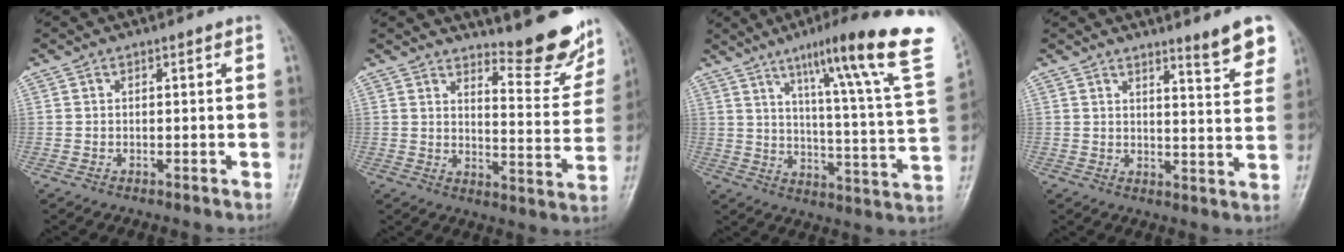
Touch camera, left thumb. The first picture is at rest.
{"total": 12.0, "force": [10.5, 2.3, 5.2], "torque": [-0.044, -0.100, 0.137]}
{"total": 25.1, "force": [14.5, 2.3, 20.4], "torque": [-0.279, -0.051, 0.203]}
{"total": 7.1, "force": [5.2, 0.8, 4.7], "torque": [-0.050, -0.039, 0.071]}